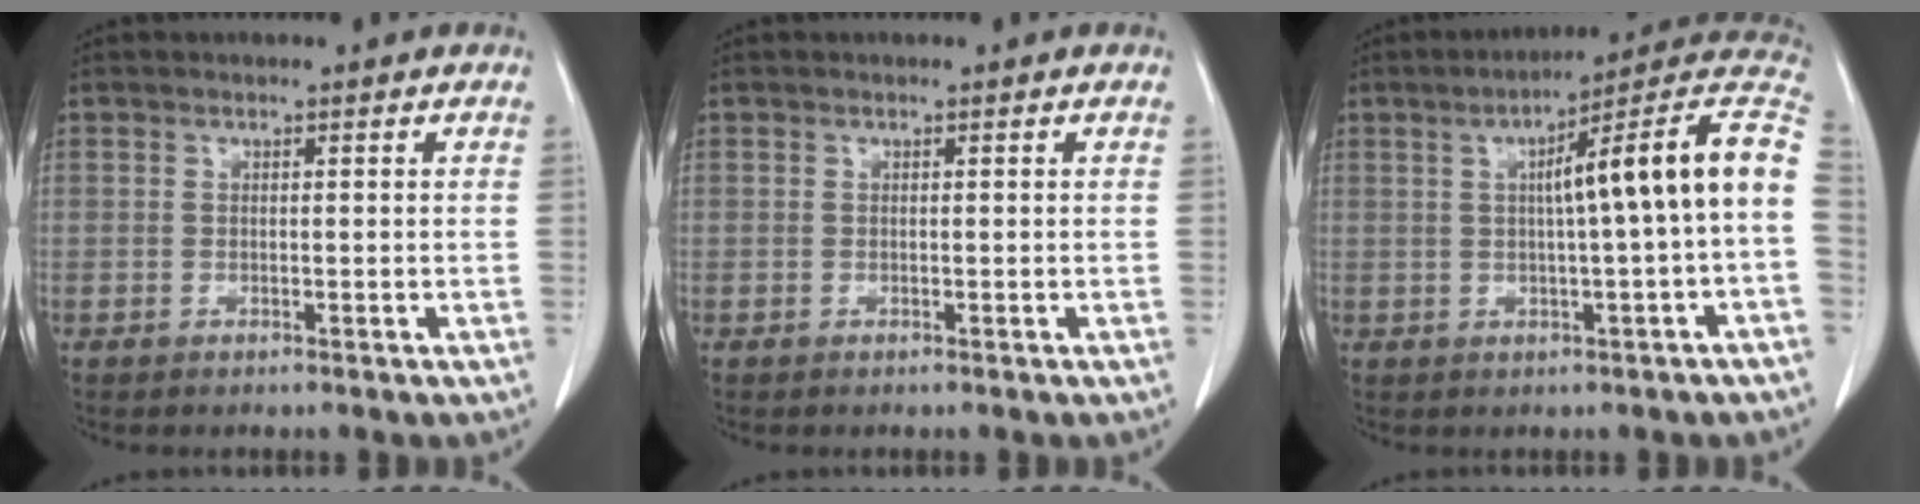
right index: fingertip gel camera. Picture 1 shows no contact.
{"total": 0.0}
{"total": 15.1, "force": [1.1, -0.2, 15.0], "torque": [-0.211, 0.038, 0.012]}